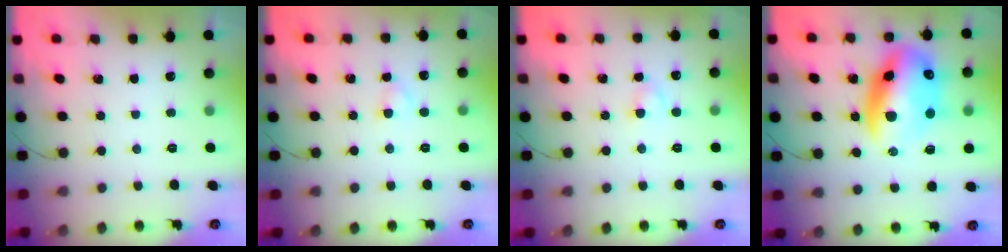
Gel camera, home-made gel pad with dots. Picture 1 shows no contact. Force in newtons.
{"total": 2.4, "press": 2.1, "slide": 1.1}
{"total": 2.8, "press": 2.6, "slide": 1.1}
{"total": 18.6, "press": 18.1, "slide": 4.4}